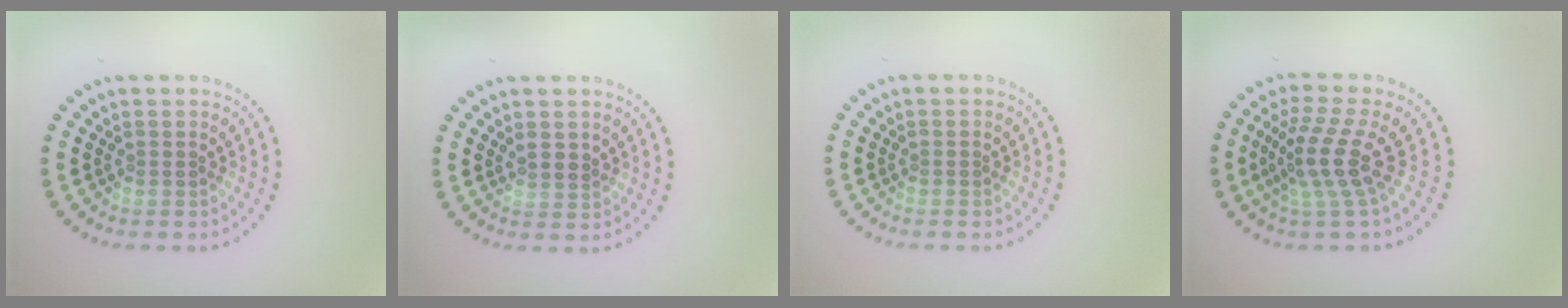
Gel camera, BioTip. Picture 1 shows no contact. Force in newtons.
{"total": 0.9, "press": 0.8, "slide": 0.5}
{"total": 0.0}
{"total": 4.1, "press": 3.0, "slide": 2.7}